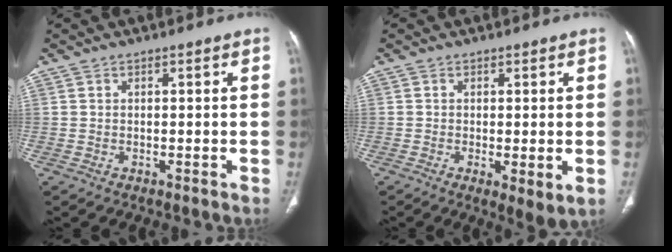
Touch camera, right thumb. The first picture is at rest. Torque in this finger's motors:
{"motor_torque": [0.17, 0.13, 0.14, -0.32, 0.02]}